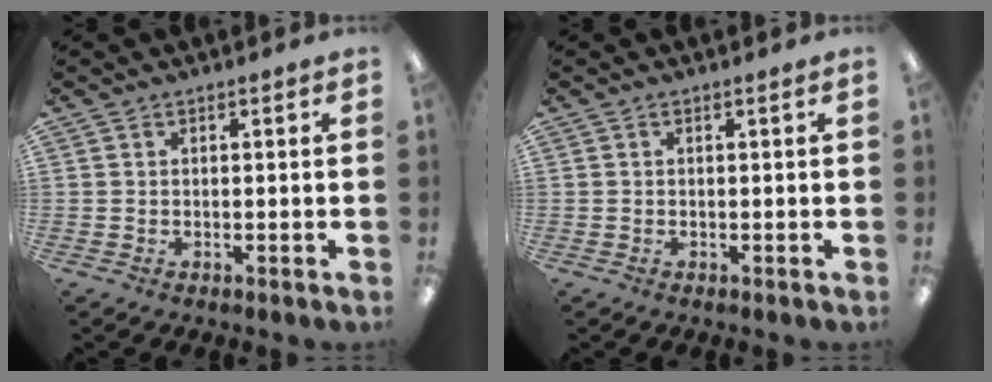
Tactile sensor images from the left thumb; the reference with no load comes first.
{"total": 0.0}